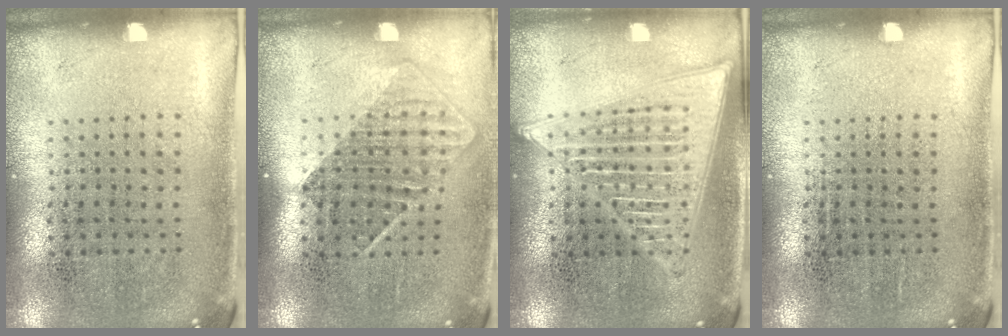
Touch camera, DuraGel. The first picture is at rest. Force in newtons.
{"total": 1.4, "press": 1.1, "slide": 0.9}
{"total": 3.1, "press": 3.0, "slide": 0.4}
{"total": 0.0}